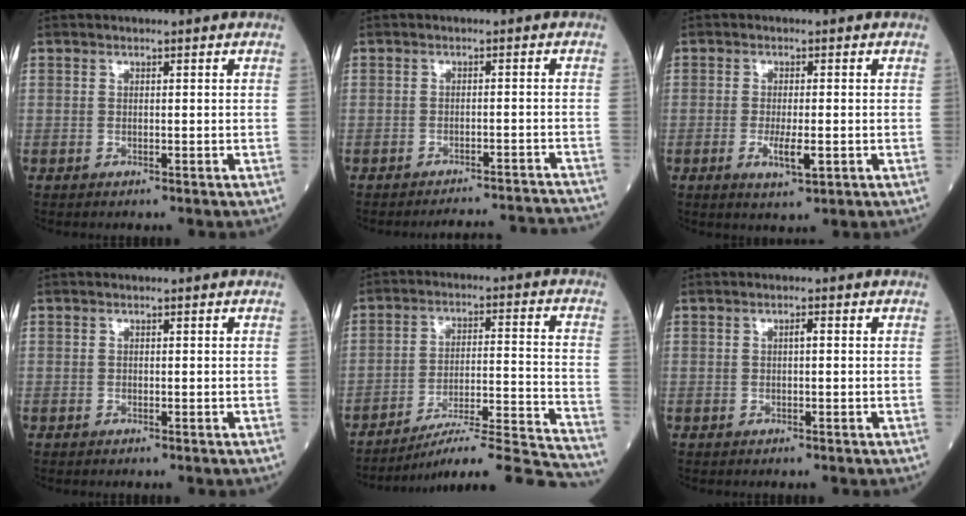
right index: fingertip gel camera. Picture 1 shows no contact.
{"total": 11.4, "force": [-11.3, -0.1, 1.2], "torque": [0.000, 0.007, -0.130]}
{"total": 4.0, "force": [-1.1, 0.8, 3.7], "torque": [-0.072, -0.007, -0.015]}
{"total": 0.0}
{"total": 19.9, "force": [-18.7, -1.2, 6.8], "torque": [-0.059, 0.007, -0.266]}
{"total": 0.9, "force": [0.1, 0.1, 0.9], "torque": [-0.015, 0.002, 0.000]}